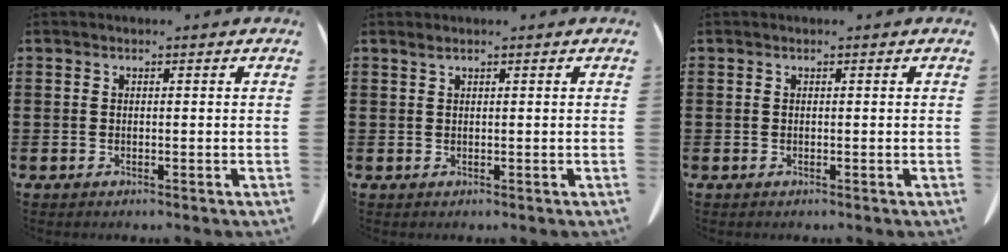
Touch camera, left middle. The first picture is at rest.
{"total": 0.9, "force": [0.6, 0.0, 0.6], "torque": [-0.015, -0.001, 0.012]}
{"total": 0.0}